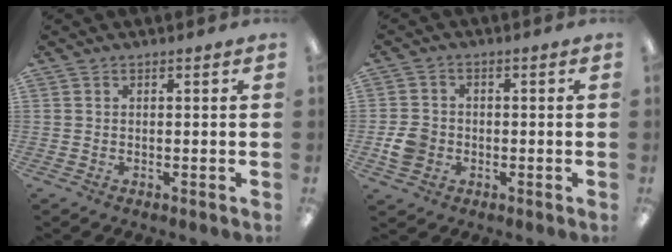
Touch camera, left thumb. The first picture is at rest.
{"total": 5.0, "force": [-1.4, 4.3, 2.3], "torque": [-0.036, 0.007, -0.025]}